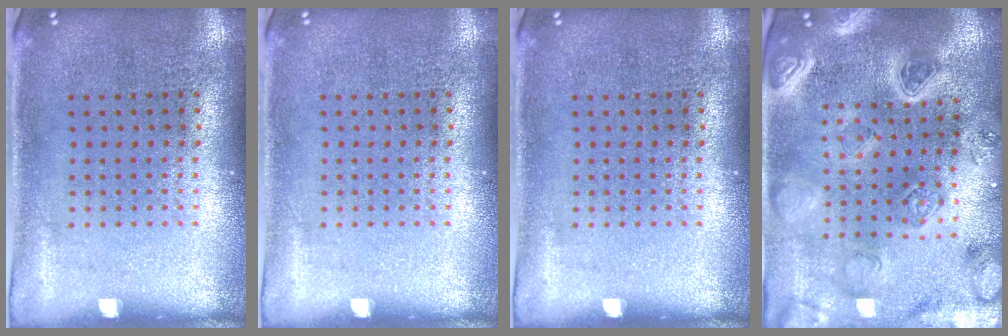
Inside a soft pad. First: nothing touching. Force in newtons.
{"total": 0.0}
{"total": 0.0}
{"total": 2.9, "press": 2.9, "slide": 0.7}